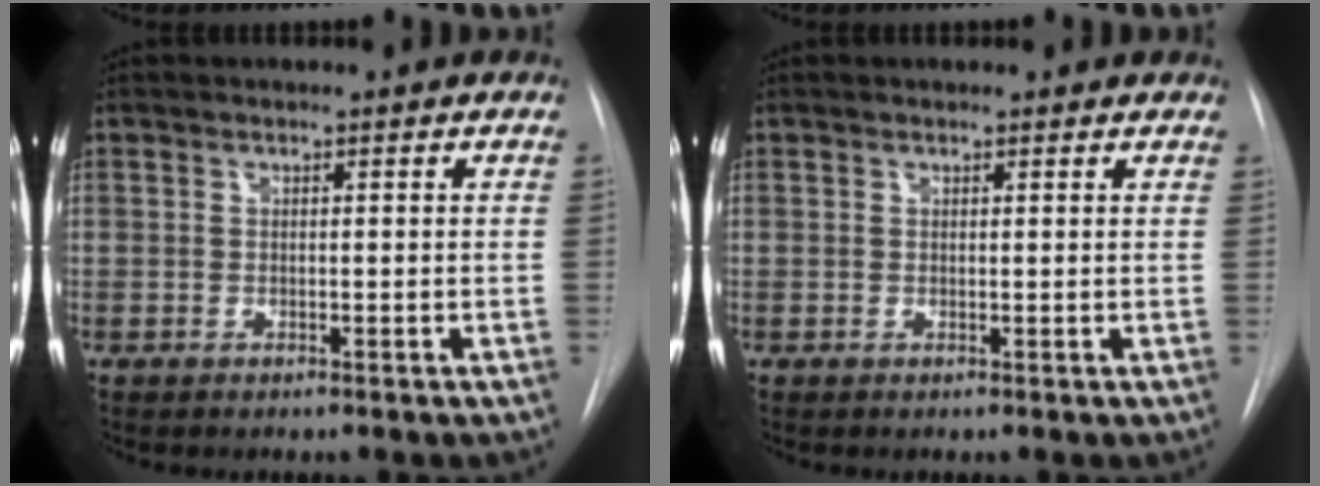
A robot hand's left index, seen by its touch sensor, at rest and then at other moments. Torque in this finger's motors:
{"motor_torque": [0.86, -1.28, -0.15, -0.01]}